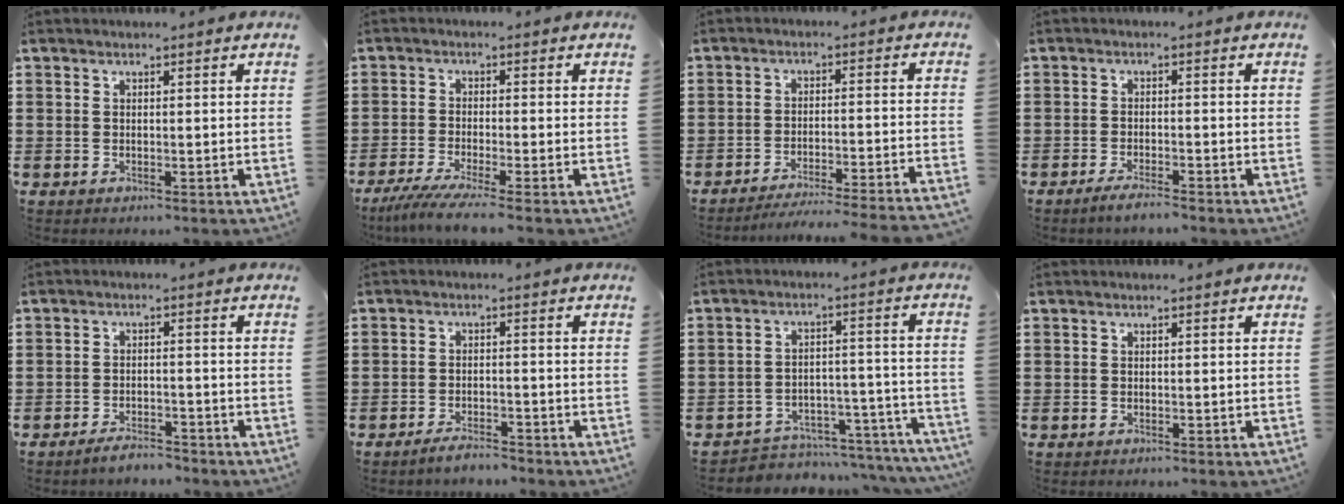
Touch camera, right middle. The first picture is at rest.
{"total": 4.0, "force": [-3.3, -0.5, 2.3], "torque": [-0.061, -0.023, -0.067]}
{"total": 4.7, "force": [-4.4, -0.5, 1.6], "torque": [-0.027, -0.010, -0.088]}
{"total": 2.3, "force": [-2.0, 0.1, 1.2], "torque": [-0.019, 0.003, -0.037]}
{"total": 3.0, "force": [-2.9, 0.5, 0.6], "torque": [-0.013, 0.004, -0.057]}
{"total": 2.9, "force": [-2.8, 0.4, 0.8], "torque": [-0.014, 0.004, -0.055]}
{"total": 4.3, "force": [-4.1, 1.1, 0.5], "torque": [-0.015, 0.009, -0.087]}
{"total": 0.0}